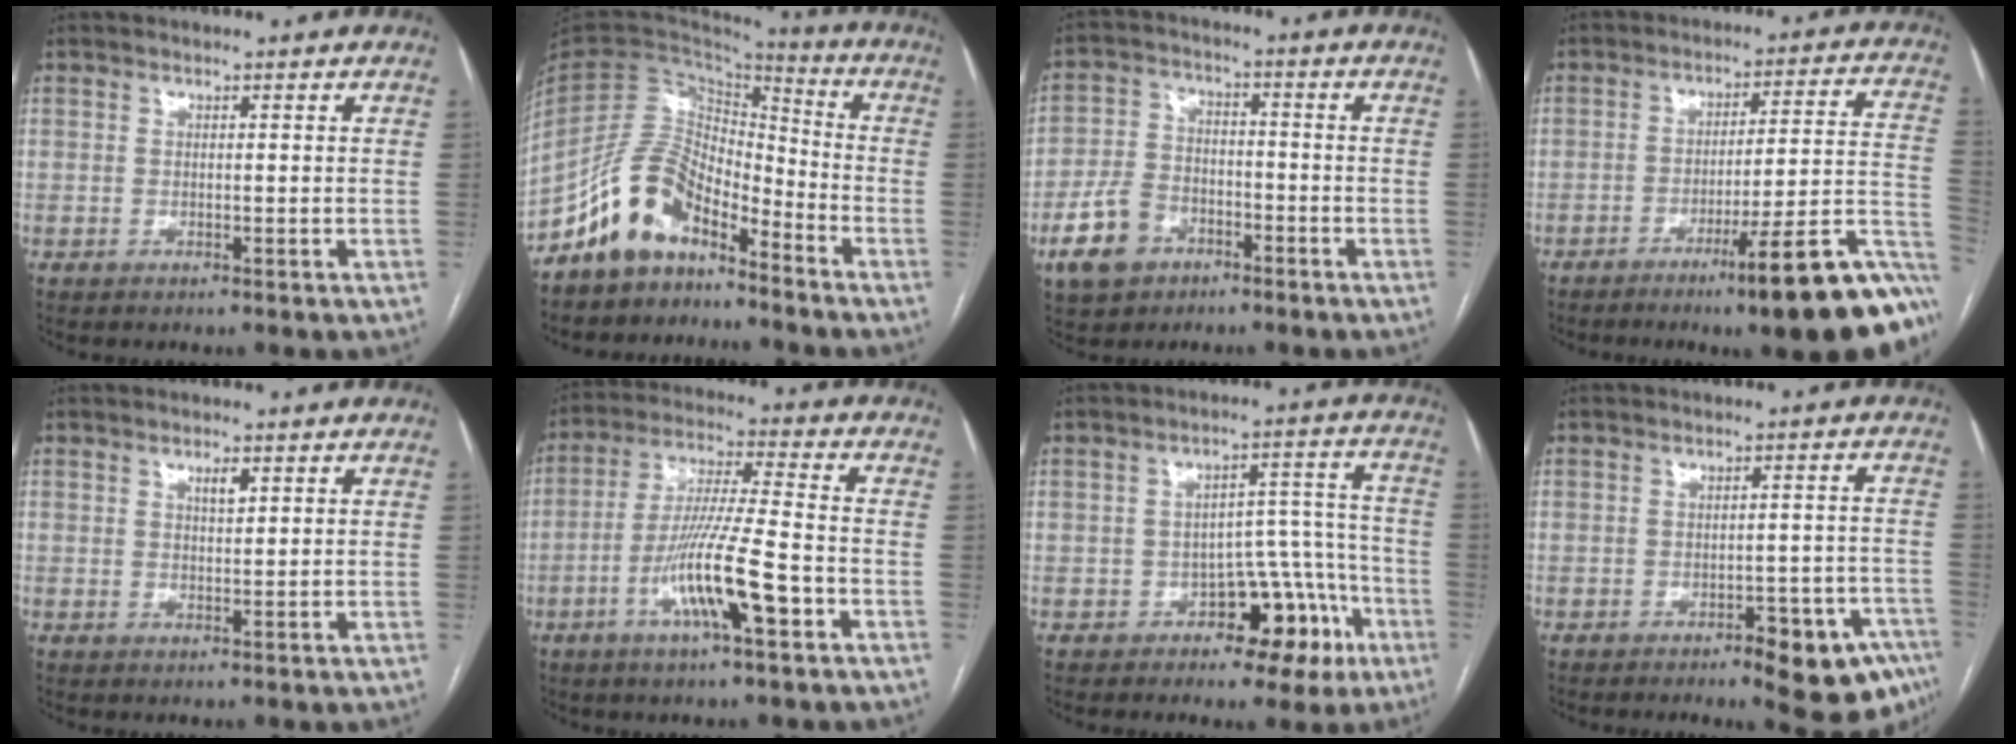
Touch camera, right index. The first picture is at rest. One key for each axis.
{"total": 11.3, "fx": -8.3, "fy": 5.3, "fz": 5.4, "tx": -0.113, "ty": 0.033, "tz": -0.161}
{"total": 9.1, "fx": -4.8, "fy": 6.3, "fz": 4.5, "tx": -0.109, "ty": 0.013, "tz": -0.080}
{"total": 19.8, "fx": -11.8, "fy": 1.6, "fz": 15.8, "tx": -0.103, "ty": 0.036, "tz": -0.170}
{"total": 1.8, "fx": 0.9, "fy": 0.6, "fz": 1.5, "tx": -0.024, "ty": -0.001, "tz": 0.014}
{"total": 12.5, "fx": -4.8, "fy": 0.6, "fz": 11.5, "tx": -0.219, "ty": -0.008, "tz": -0.089}
{"total": 9.5, "fx": -4.9, "fy": 6.1, "fz": 5.4, "tx": -0.036, "ty": 0.043, "tz": -0.057}
{"total": 11.8, "fx": -7.6, "fy": 3.1, "fz": 8.4, "tx": -0.052, "ty": 0.020, "tz": -0.096}